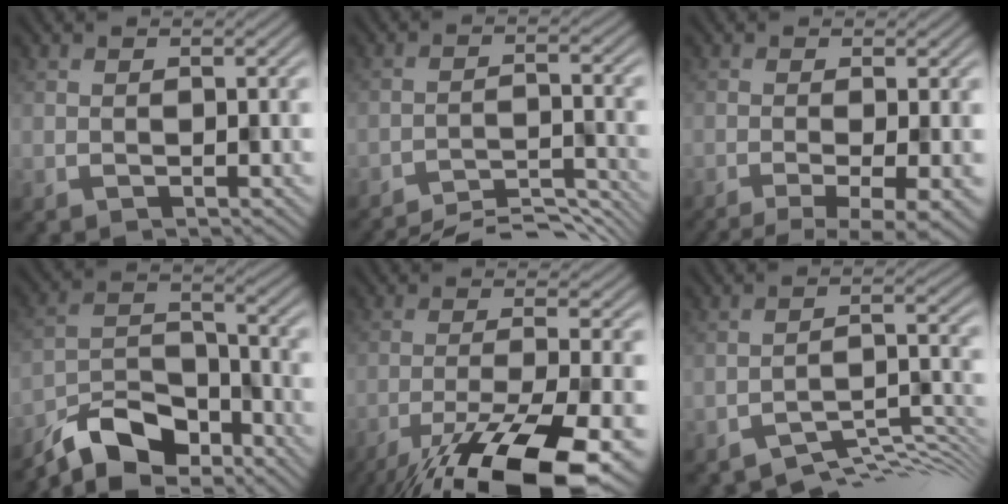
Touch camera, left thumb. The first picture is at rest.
{"total": 8.5, "force": [-8.0, 0.9, 2.7], "torque": [-0.043, 0.011, -0.110]}
{"total": 7.6, "force": [-4.5, 1.4, 6.0], "torque": [-0.081, 0.002, -0.056]}
{"total": 10.2, "force": [-8.2, 3.8, 4.6], "torque": [-0.080, 0.002, -0.164]}
{"total": 16.1, "force": [-11.1, 3.8, 11.1], "torque": [-0.185, -0.036, -0.164]}
{"total": 6.0, "force": [-4.9, 1.3, 3.2], "torque": [-0.039, -0.001, -0.081]}